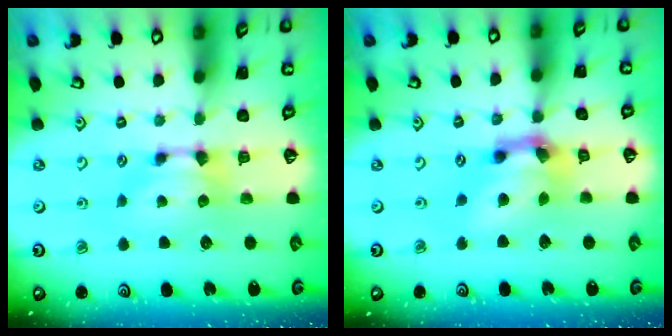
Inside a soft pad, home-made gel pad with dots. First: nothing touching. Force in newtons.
{"total": 6.1, "press": 5.6, "slide": 2.5}